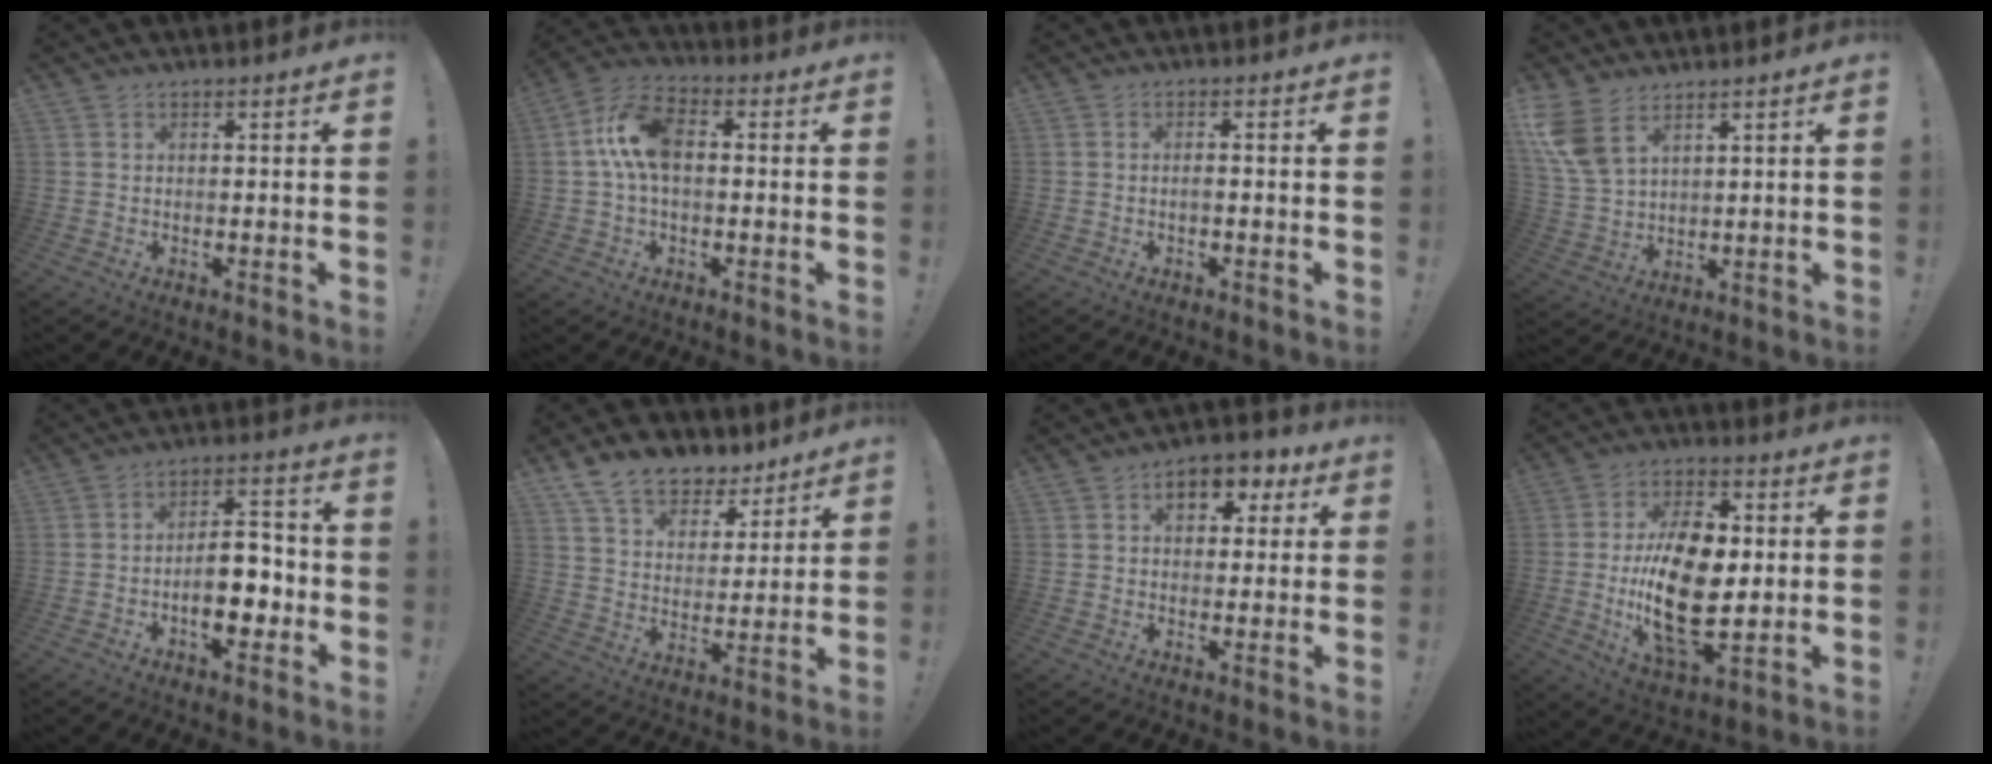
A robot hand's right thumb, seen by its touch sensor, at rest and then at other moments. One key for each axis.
{"total": 10.9, "fx": 0.7, "fy": 6.3, "fz": 8.8, "tx": -0.169, "ty": 0.010, "tz": 0.017}
{"total": 1.4, "fx": -0.8, "fy": 0.2, "fz": 1.1, "tx": -0.022, "ty": 0.003, "tz": -0.014}
{"total": 10.2, "fx": 6.1, "fy": 5.5, "fz": 6.1, "tx": -0.126, "ty": -0.026, "tz": 0.120}
{"total": 12.0, "fx": -3.6, "fy": 6.2, "fz": 9.6, "tx": -0.145, "ty": 0.022, "tz": -0.064}
{"total": 12.6, "fx": 9.4, "fy": 7.2, "fz": 4.2, "tx": -0.074, "ty": -0.062, "tz": 0.181}
{"total": 7.7, "fx": 2.8, "fy": 5.4, "fz": 4.8, "tx": -0.058, "ty": -0.007, "tz": 0.048}
{"total": 21.5, "fx": -0.8, "fy": 11.9, "fz": 17.9, "tx": -0.336, "ty": -0.008, "tz": -0.015}